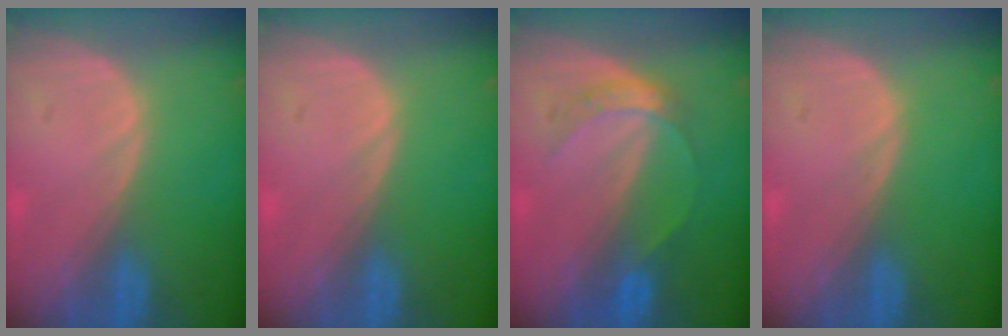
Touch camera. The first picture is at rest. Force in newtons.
{"total": 0.0}
{"total": 3.8, "press": 3.8, "slide": 0.4}
{"total": 0.0}